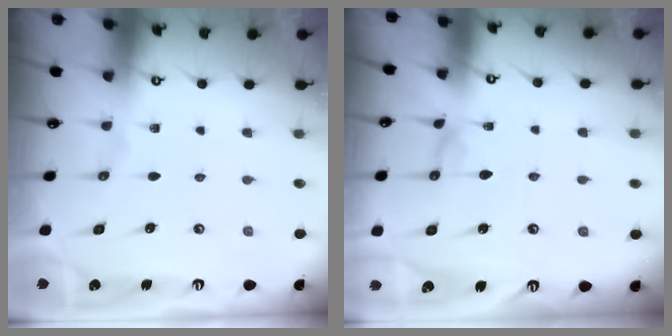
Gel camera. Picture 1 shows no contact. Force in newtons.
{"total": 1.3, "press": 1.3, "slide": 0.0}